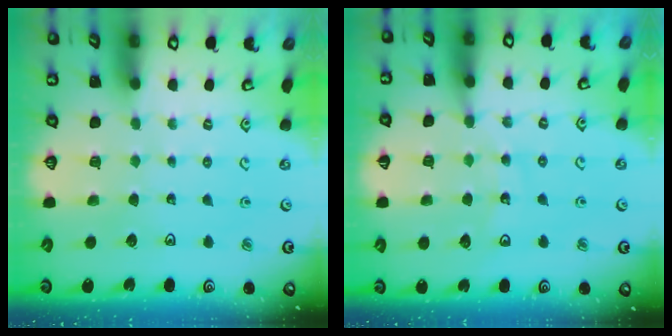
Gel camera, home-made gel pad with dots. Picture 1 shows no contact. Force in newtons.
{"total": 12.0, "press": 11.5, "slide": 3.4}